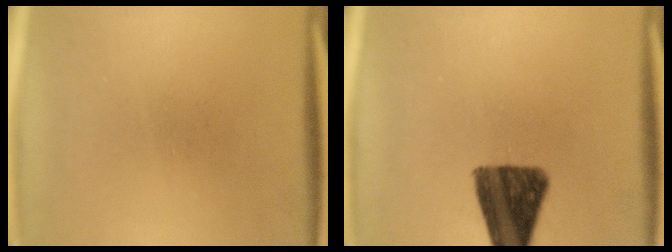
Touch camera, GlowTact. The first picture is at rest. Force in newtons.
{"total": 12.1}